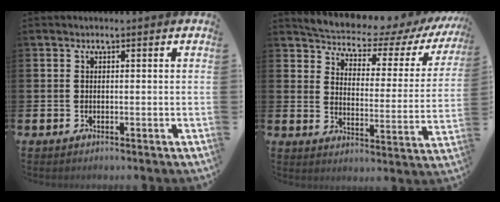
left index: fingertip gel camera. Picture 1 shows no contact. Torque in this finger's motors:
{"motor_torque": [1.40, -0.73, 0.24, 0.06]}